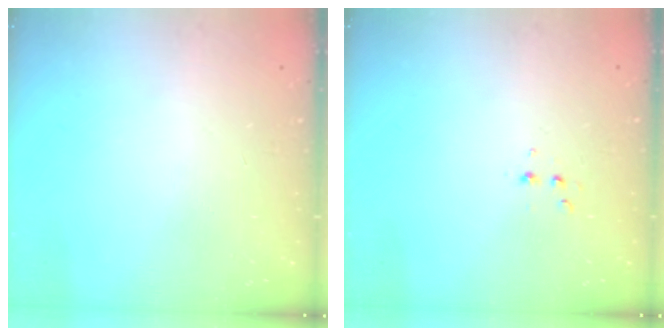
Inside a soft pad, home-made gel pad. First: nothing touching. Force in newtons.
{"total": 2.6, "press": 2.5, "slide": 0.8}